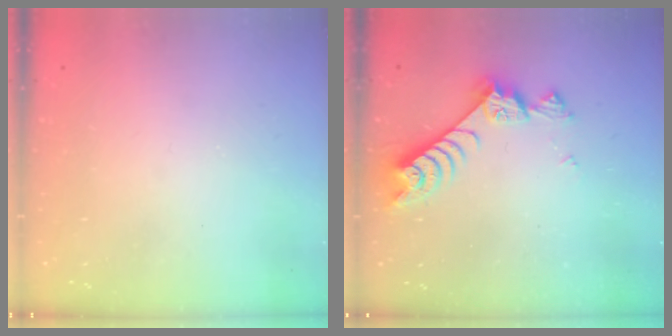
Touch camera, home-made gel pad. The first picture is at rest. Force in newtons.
{"total": 7.7, "press": 7.6, "slide": 1.2}